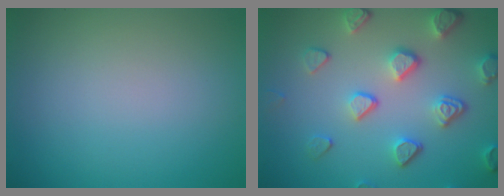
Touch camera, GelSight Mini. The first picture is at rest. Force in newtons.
{"total": 5.0, "press": 4.0, "slide": 2.9}